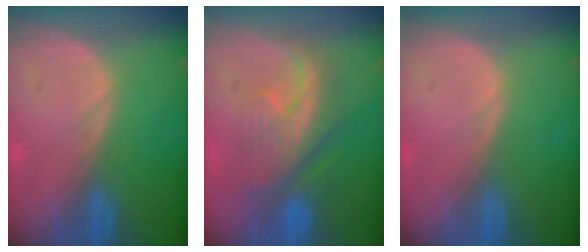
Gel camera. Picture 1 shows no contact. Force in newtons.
{"total": 8.0, "press": 8.0, "slide": 1.0}
{"total": 0.0}